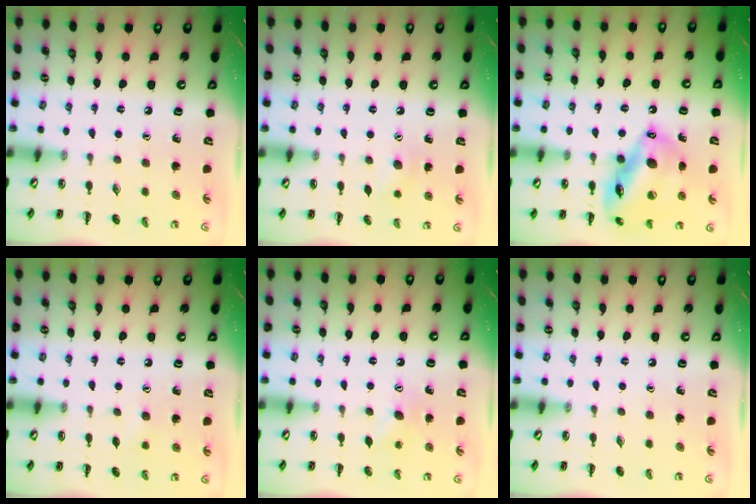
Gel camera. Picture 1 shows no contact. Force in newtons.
{"total": 6.3, "press": 6.0, "slide": 1.9}
{"total": 17.9, "press": 17.5, "slide": 4.1}
{"total": 4.4, "press": 4.2, "slide": 1.1}
{"total": 6.5, "press": 6.3, "slide": 1.5}
{"total": 0.0}